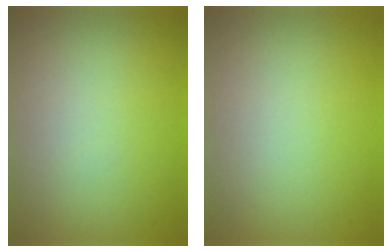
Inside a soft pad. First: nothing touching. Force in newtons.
{"total": 0.0}